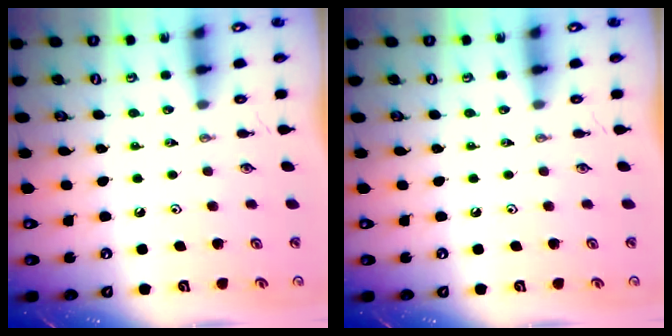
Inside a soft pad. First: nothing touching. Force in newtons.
{"total": 0.0}